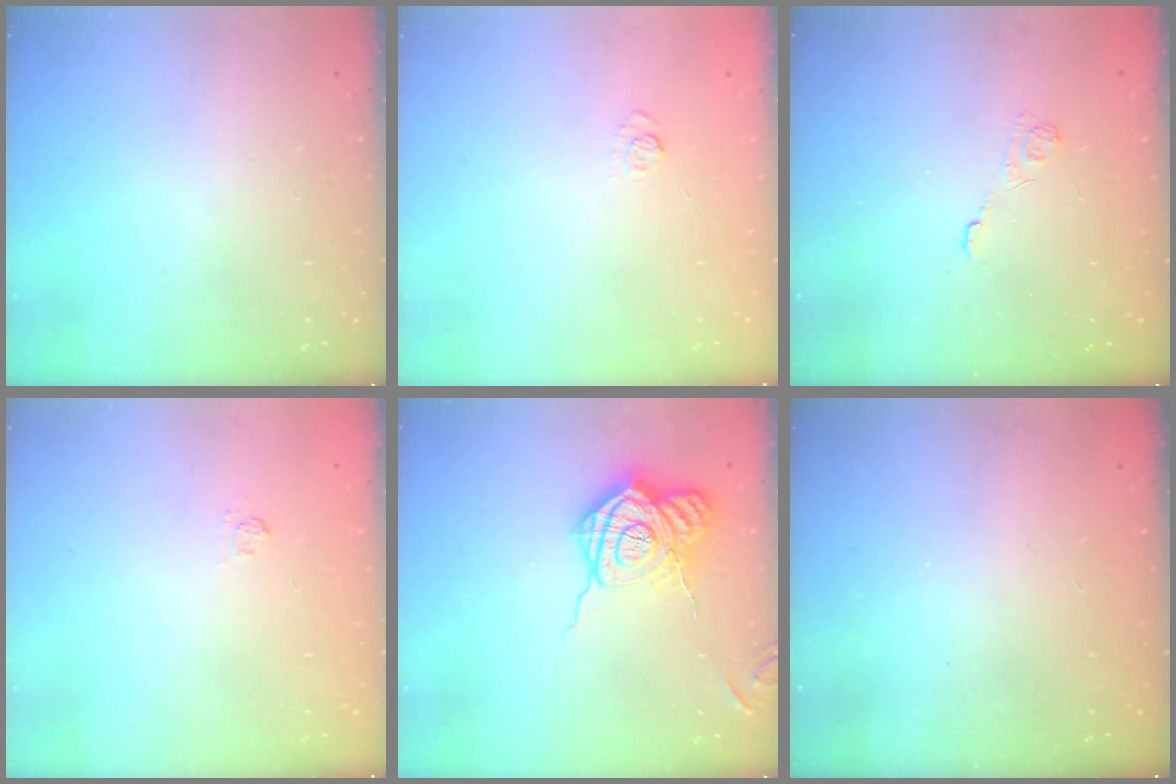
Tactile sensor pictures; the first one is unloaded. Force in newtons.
{"total": 5.3, "press": 5.2, "slide": 1.2}
{"total": 3.0, "press": 2.6, "slide": 1.5}
{"total": 2.4, "press": 2.1, "slide": 1.3}
{"total": 18.3, "press": 18.2, "slide": 1.3}
{"total": 2.5, "press": 2.4, "slide": 0.8}